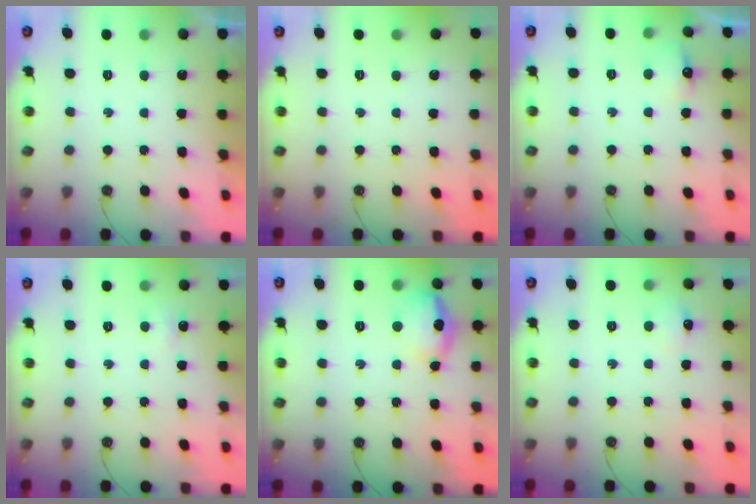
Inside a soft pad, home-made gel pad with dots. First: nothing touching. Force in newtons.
{"total": 0.0}
{"total": 5.2, "press": 5.1, "slide": 1.0}
{"total": 2.8, "press": 2.7, "slide": 0.6}
{"total": 12.9, "press": 12.8, "slide": 1.4}
{"total": 5.3, "press": 5.3, "slide": 0.7}